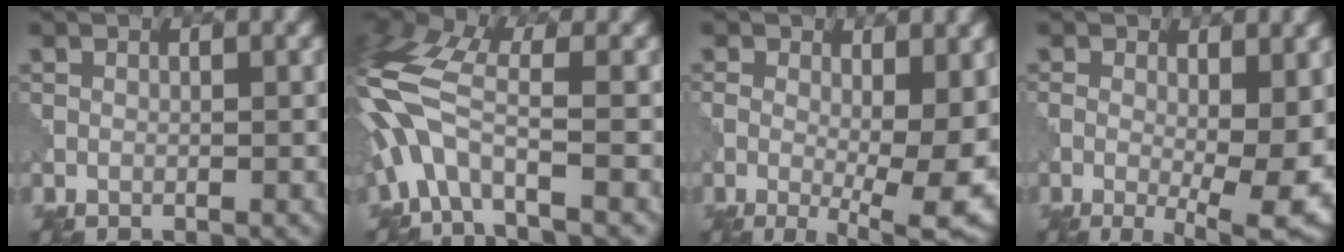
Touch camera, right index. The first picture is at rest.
{"total": 6.8, "force": [-2.1, 2.8, 5.8], "torque": [-0.137, 0.017, -0.060]}
{"total": 9.6, "force": [-0.4, 3.8, 8.8], "torque": [-0.131, -0.020, 0.008]}
{"total": 8.5, "force": [-0.9, 3.3, 7.8], "torque": [-0.123, -0.019, -0.002]}